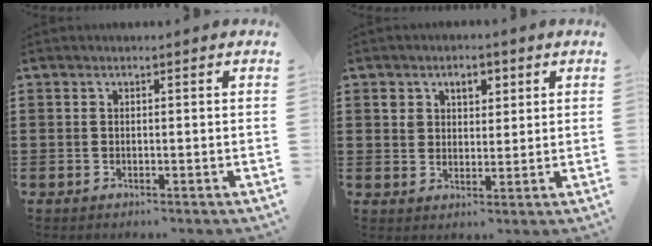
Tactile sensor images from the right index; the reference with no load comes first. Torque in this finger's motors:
{"motor_torque": [0.04, -0.02, 0.19, 0.06]}